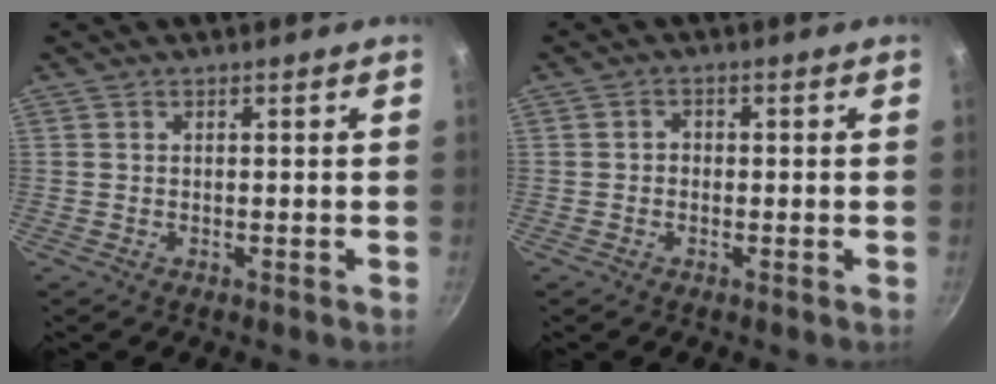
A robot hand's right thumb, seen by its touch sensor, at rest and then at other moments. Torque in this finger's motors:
{"motor_torque": [-0.07, 0.10, -0.19, -0.01, -0.02]}